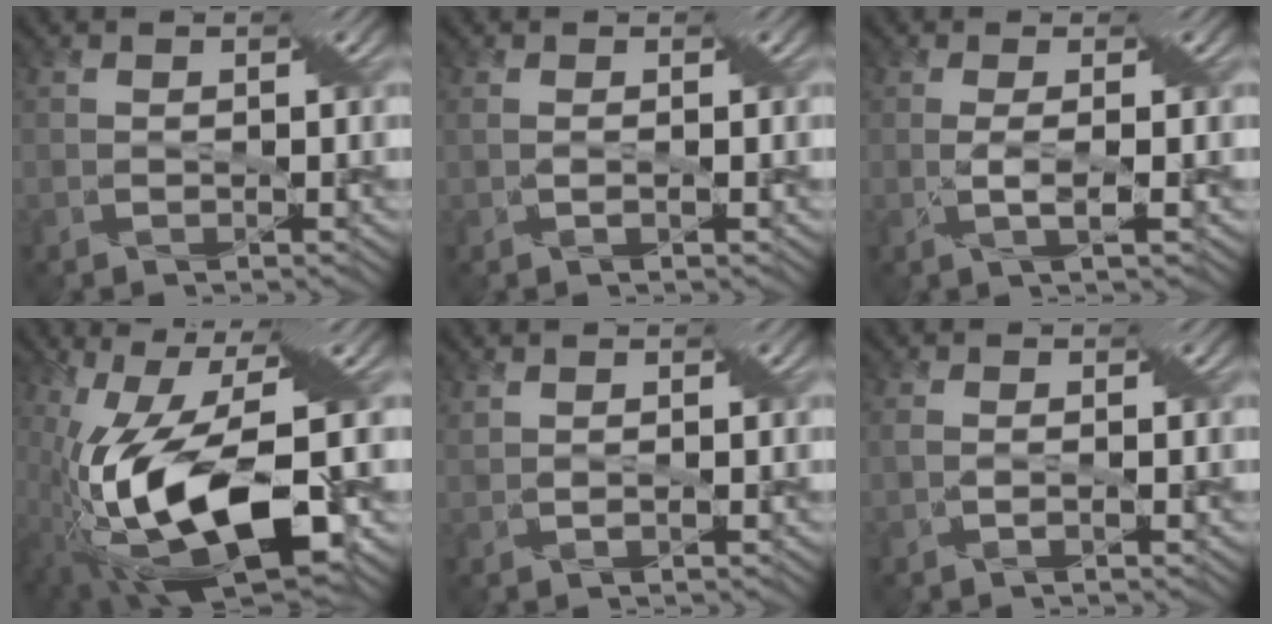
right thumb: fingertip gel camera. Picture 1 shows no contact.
{"total": 1.4, "force": [0.0, 0.6, 1.3], "torque": [-0.027, -0.005, 0.005]}
{"total": 1.9, "force": [0.0, -0.9, 1.7], "torque": [-0.043, 0.004, 0.003]}
{"total": 16.3, "force": [-4.1, 6.3, 14.4], "torque": [-0.281, -0.026, -0.058]}
{"total": 1.5, "force": [1.0, 0.6, 0.9], "torque": [-0.024, 0.002, 0.021]}
{"total": 1.7, "force": [-0.1, 0.8, 1.5], "torque": [-0.034, -0.005, -0.001]}